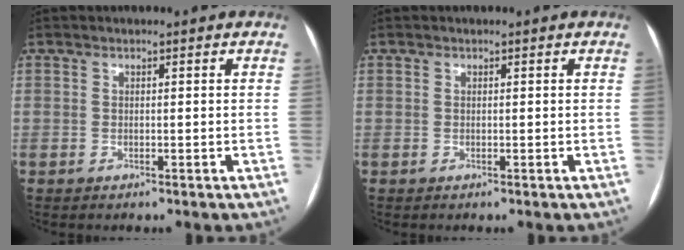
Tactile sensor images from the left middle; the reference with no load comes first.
{"total": 0.0}